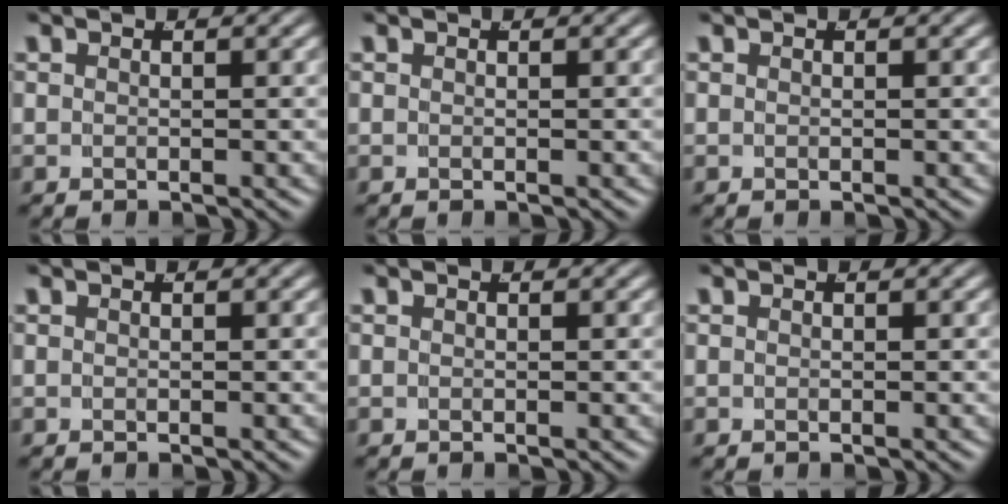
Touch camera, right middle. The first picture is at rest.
{"total": 0.0}
{"total": 0.0}
{"total": 1.2, "force": [-0.1, -1.1, -0.3], "torque": [0.016, -0.010, 0.008]}
{"total": 0.0}
{"total": 0.0}